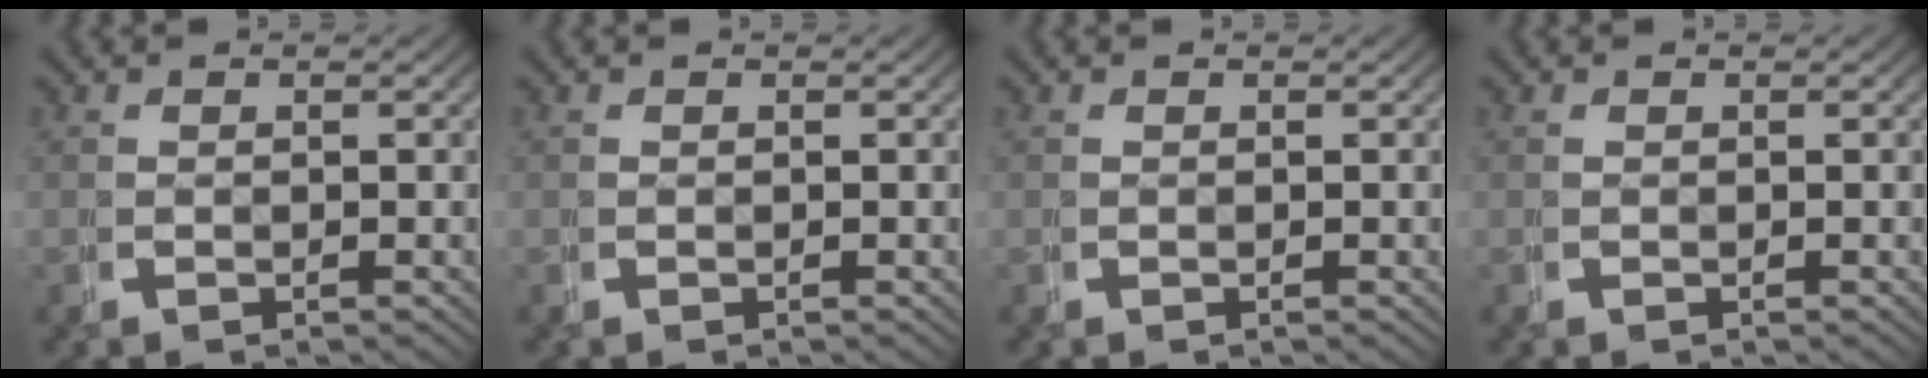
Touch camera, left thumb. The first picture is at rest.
{"total": 0.0}
{"total": 0.0}
{"total": 0.0}